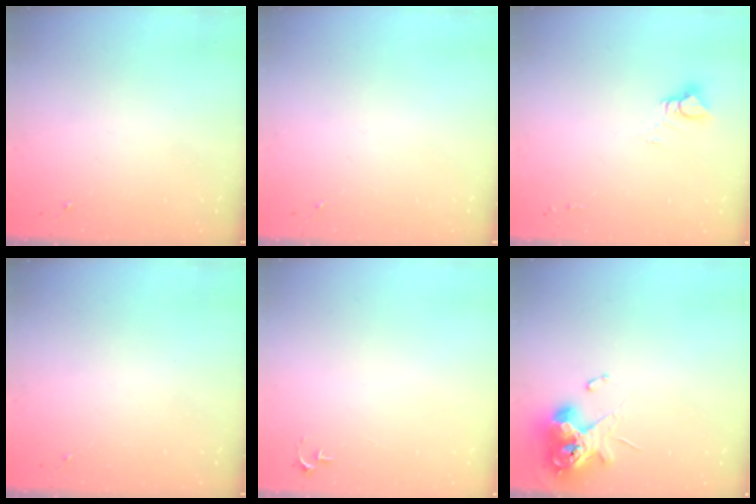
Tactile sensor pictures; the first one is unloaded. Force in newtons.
{"total": 0.0}
{"total": 4.5, "press": 4.5, "slide": 0.2}
{"total": 0.0}
{"total": 2.7, "press": 2.7, "slide": 0.3}
{"total": 11.9, "press": 11.7, "slide": 2.1}